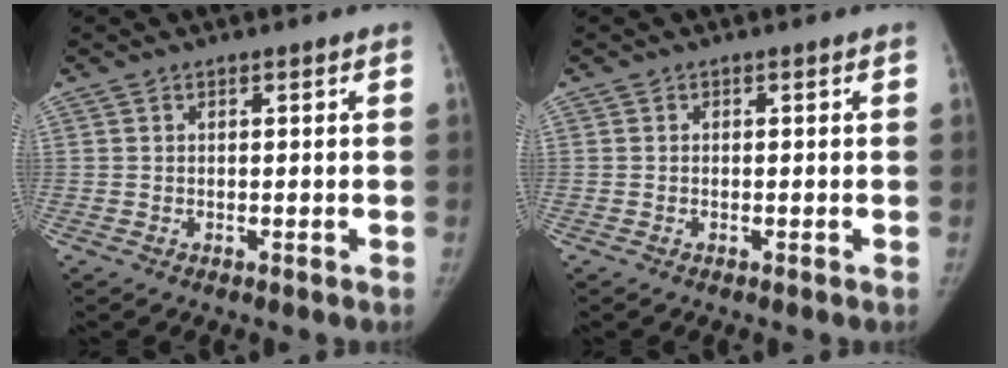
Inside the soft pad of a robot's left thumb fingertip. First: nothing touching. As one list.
[{"total": 0.0}]